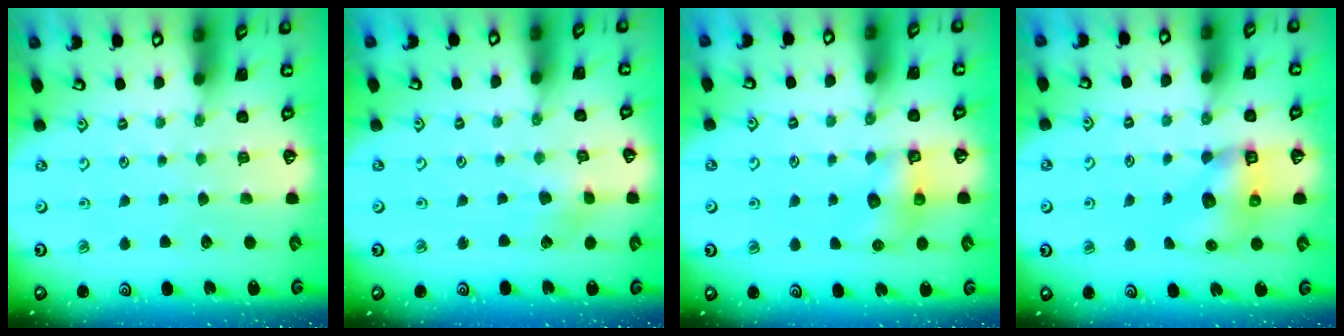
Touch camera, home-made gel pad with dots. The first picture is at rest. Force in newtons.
{"total": 3.0, "press": 2.9, "slide": 0.3}
{"total": 6.4, "press": 6.4, "slide": 0.2}
{"total": 8.0, "press": 7.9, "slide": 1.2}